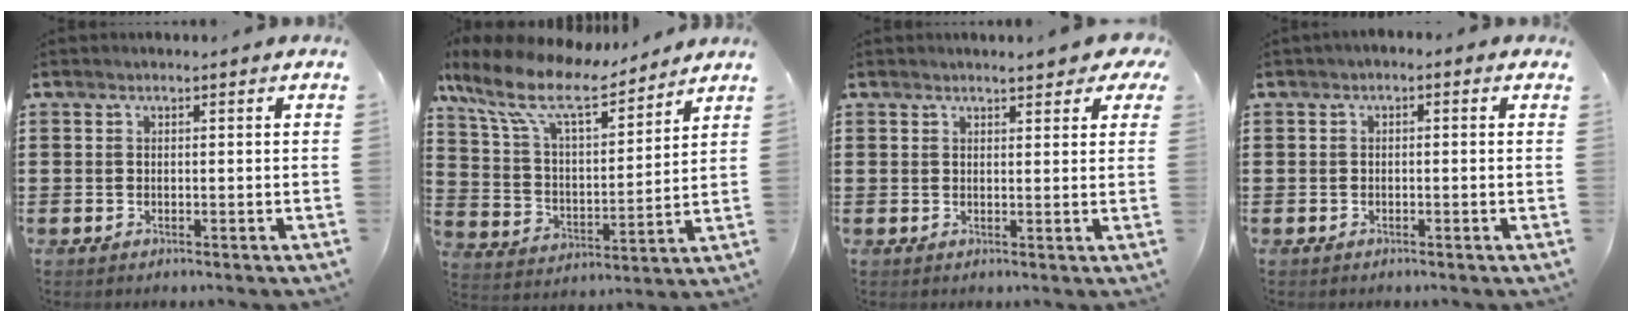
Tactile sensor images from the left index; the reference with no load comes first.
{"total": 11.3, "force": [8.7, 3.1, 6.5], "torque": [-0.159, -0.038, 0.152]}
{"total": 2.9, "force": [2.4, 0.6, 1.5], "torque": [-0.027, 0.000, 0.042]}
{"total": 0.9, "force": [-0.7, 0.5, 0.3], "torque": [-0.008, 0.002, -0.017]}